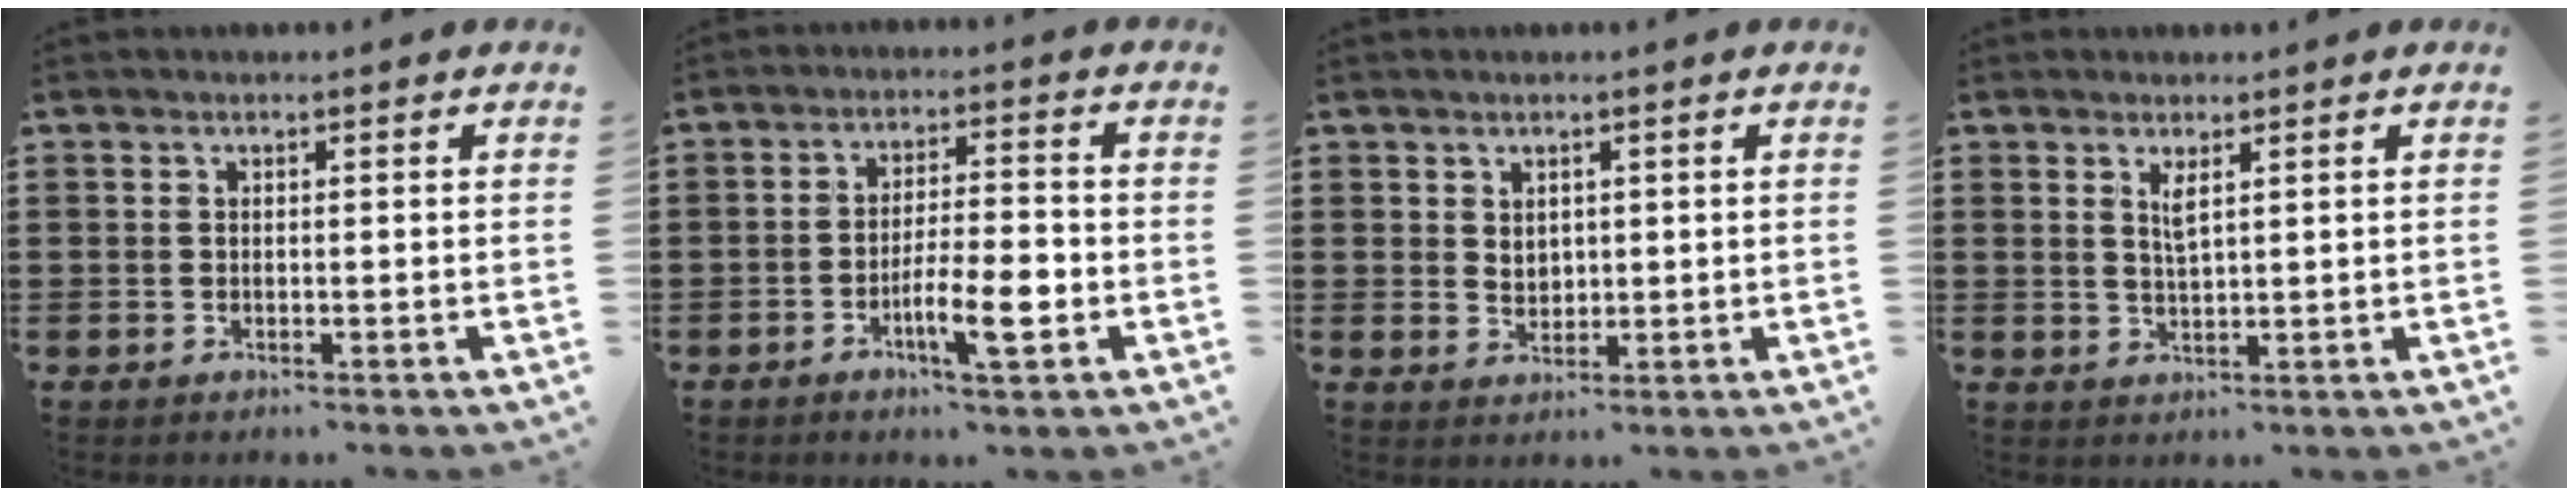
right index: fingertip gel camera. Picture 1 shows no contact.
{"total": 7.4, "force": [-2.8, 1.3, 6.7], "torque": [-0.120, -0.006, -0.051]}
{"total": 2.0, "force": [1.0, 1.5, 0.8], "torque": [-0.012, 0.004, 0.016]}
{"total": 2.3, "force": [1.3, 0.4, 1.9], "torque": [-0.040, 0.002, 0.021]}